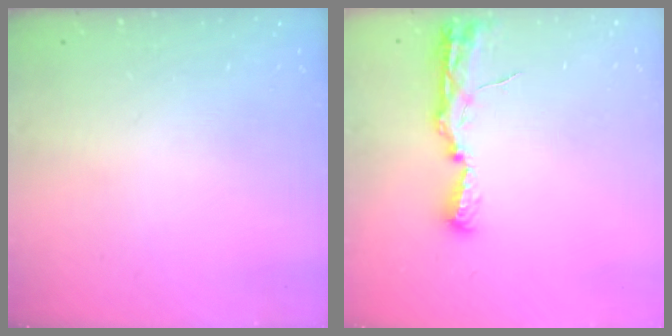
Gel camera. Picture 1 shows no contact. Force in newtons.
{"total": 8.1, "press": 8.1, "slide": 0.8}